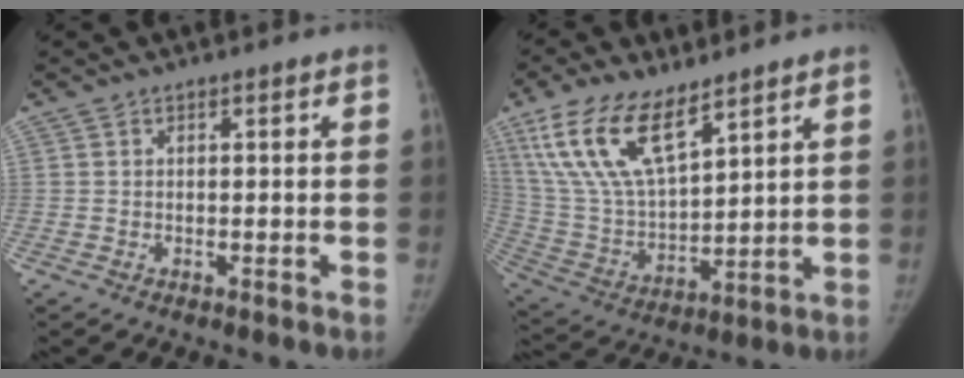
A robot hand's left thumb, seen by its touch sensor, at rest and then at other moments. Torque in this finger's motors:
{"motor_torque": [0.25, 0.24, 1.65, -1.10, 0.09]}